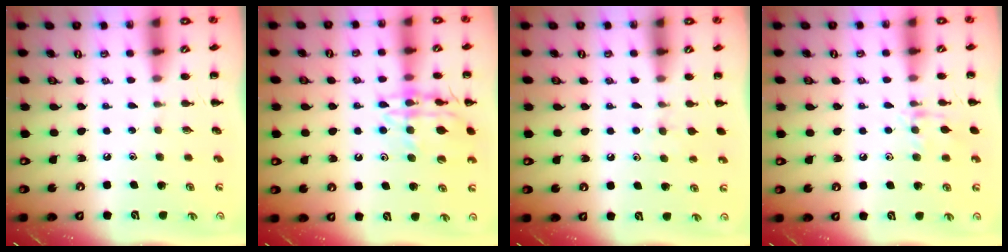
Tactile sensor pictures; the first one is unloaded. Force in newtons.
{"total": 13.8, "press": 13.8, "slide": 1.4}
{"total": 5.6, "press": 5.2, "slide": 1.9}
{"total": 8.3, "press": 8.2, "slide": 1.2}